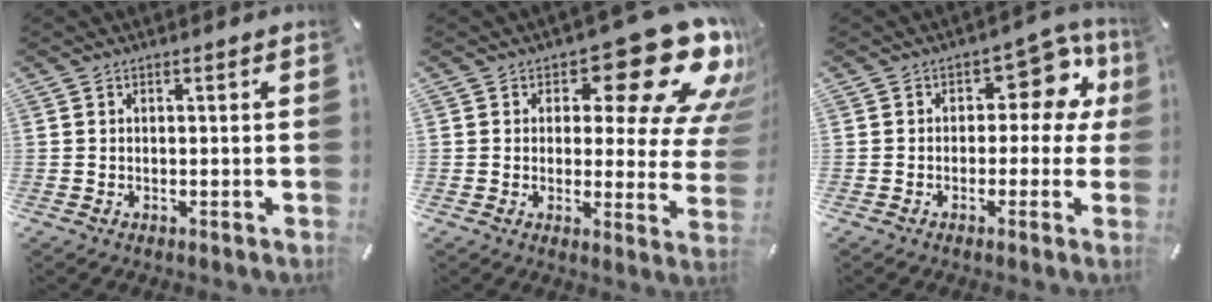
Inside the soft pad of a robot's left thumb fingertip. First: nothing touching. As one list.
[{"total": 21.2, "force": [12.0, 8.7, 15.1], "torque": [-0.189, -0.077, 0.194]}, {"total": 10.3, "force": [3.3, 6.3, 7.5], "torque": [-0.092, -0.016, 0.055]}]